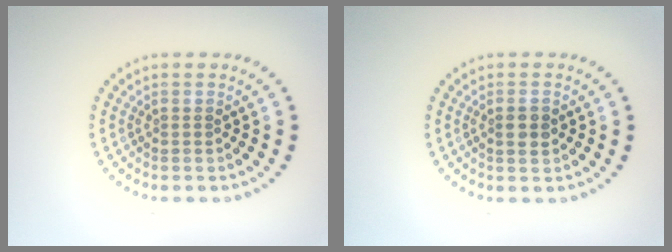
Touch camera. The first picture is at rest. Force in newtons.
{"total": 1.6, "press": 1.6, "slide": 0.3}